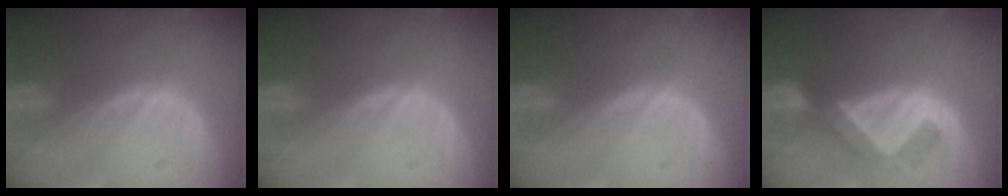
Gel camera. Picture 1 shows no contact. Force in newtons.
{"total": 0.0}
{"total": 0.0}
{"total": 5.1, "press": 4.7, "slide": 2.0}